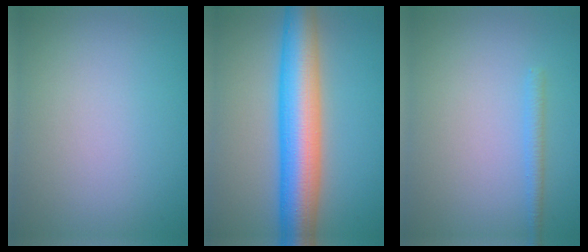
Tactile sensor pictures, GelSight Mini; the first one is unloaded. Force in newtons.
{"total": 9.6, "press": 9.6, "slide": 0.1}
{"total": 1.3, "press": 1.3, "slide": 0.1}